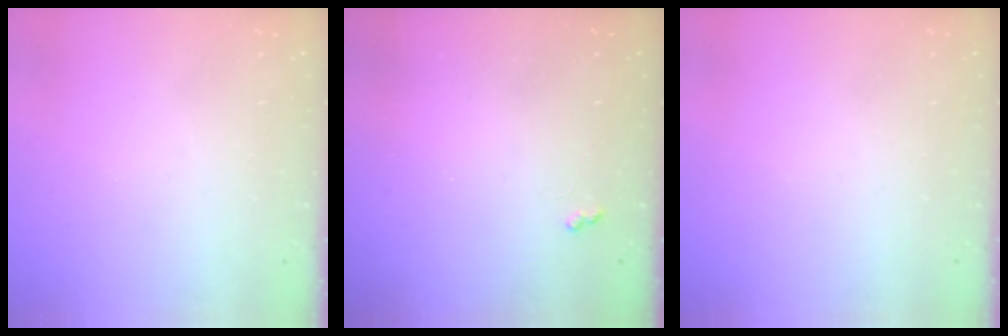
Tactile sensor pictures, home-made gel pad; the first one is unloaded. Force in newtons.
{"total": 2.9, "press": 2.8, "slide": 0.5}
{"total": 0.0}